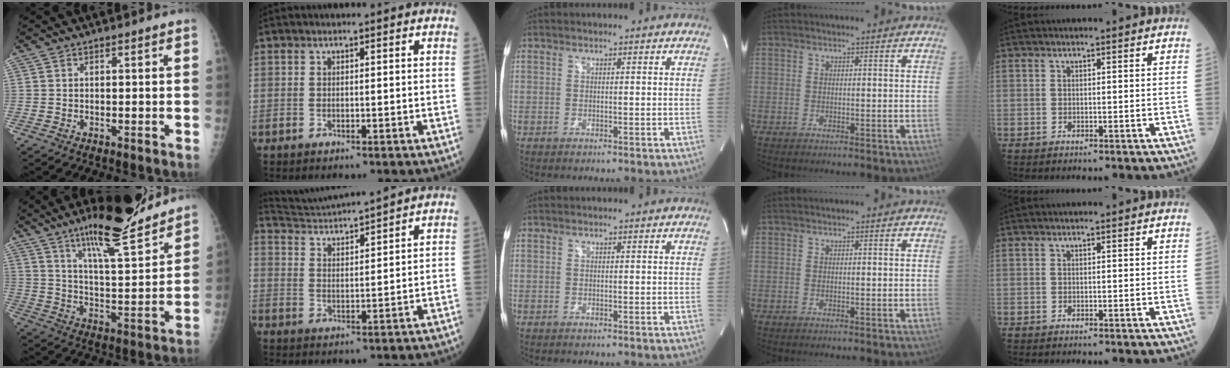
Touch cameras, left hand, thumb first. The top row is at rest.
{"thumb": {"total": 16.8, "force": [13.1, 3.0, 10.1], "torque": [-0.133, -0.086, 0.216]}, "index": {"total": 10.0, "force": [9.5, -1.6, 2.4], "torque": [-0.058, 0.014, 0.163]}}